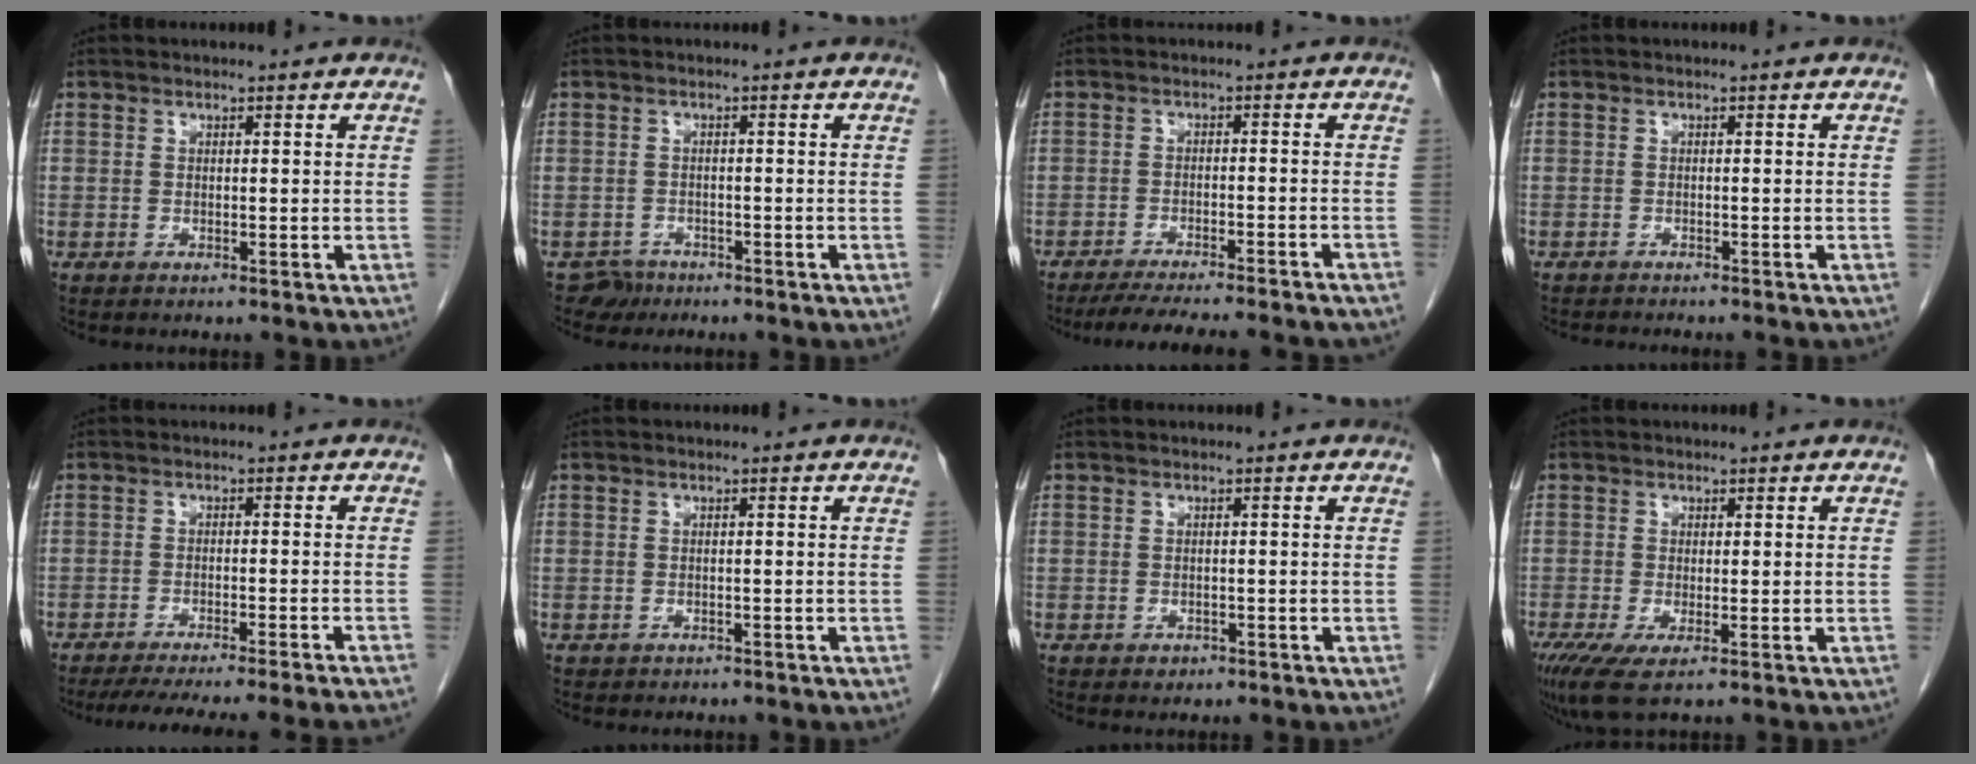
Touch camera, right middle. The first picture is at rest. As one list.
[{"total": 2.2, "force": [-1.6, 1.3, -0.5], "torque": [0.006, 0.006, -0.026]}, {"total": 15.8, "force": [-14.1, 1.3, 6.9], "torque": [-0.098, -0.023, -0.185]}, {"total": 5.2, "force": [-4.6, 0.9, 2.1], "torque": [-0.029, -0.007, -0.058]}, {"total": 14.8, "force": [-13.2, -1.3, 6.5], "torque": [-0.081, -0.037, -0.181]}, {"total": 0.8, "force": [-0.6, 0.6, 0.1], "torque": [-0.014, 0.002, -0.005]}, {"total": 1.0, "force": [-0.6, 0.8, 0.3], "torque": [-0.006, 0.002, -0.004]}, {"total": 5.7, "force": [-2.6, 1.7, 4.8], "torque": [-0.093, -0.021, -0.041]}]